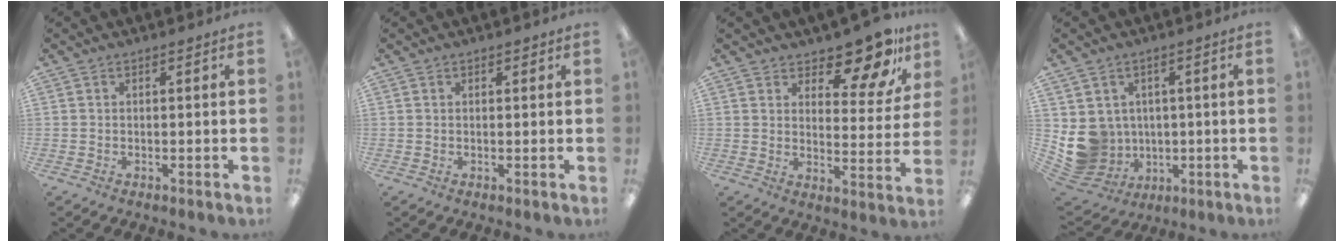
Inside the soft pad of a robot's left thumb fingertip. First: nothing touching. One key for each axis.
{"total": 0.6, "fx": 0.4, "fy": 0.4, "fz": 0.2, "tx": 0.004, "ty": -0.001, "tz": 0.005}
{"total": 13.7, "fx": 11.0, "fy": 5.1, "fz": 6.4, "tx": -0.085, "ty": -0.082, "tz": 0.190}
{"total": 8.7, "fx": 0.5, "fy": 8.4, "fz": 2.1, "tx": -0.074, "ty": -0.013, "tz": 0.021}